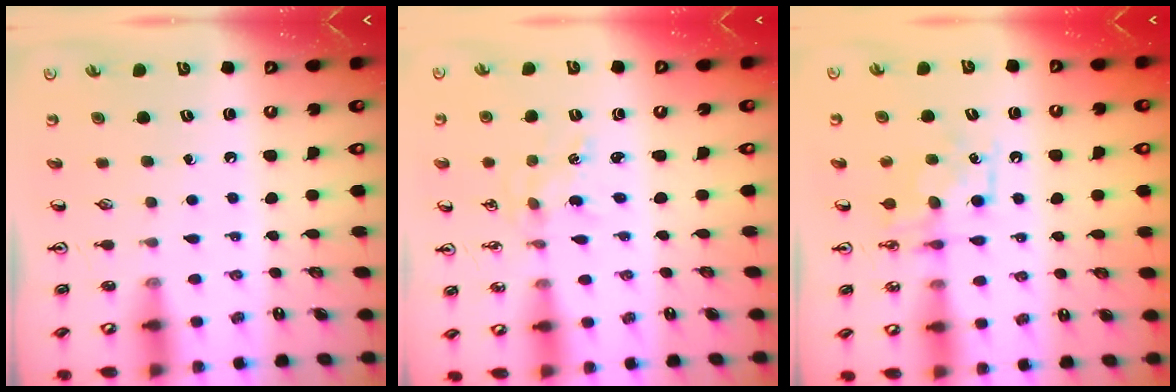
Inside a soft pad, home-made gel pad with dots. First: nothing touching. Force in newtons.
{"total": 0.0}
{"total": 7.6, "press": 7.6, "slide": 0.6}